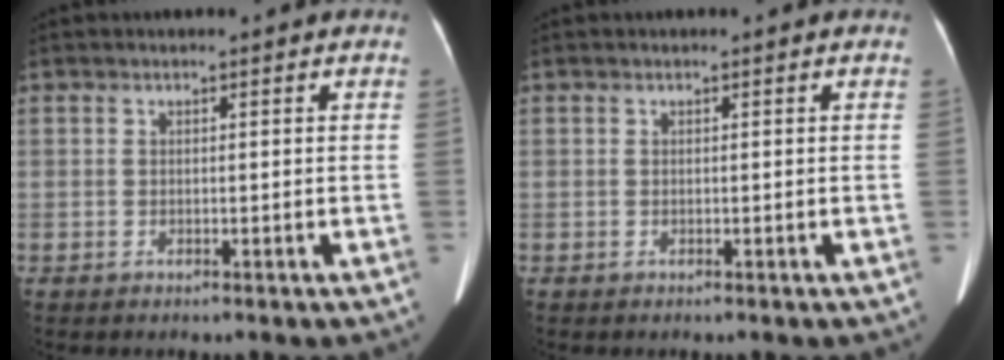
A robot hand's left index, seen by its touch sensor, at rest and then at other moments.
{"total": 0.0}